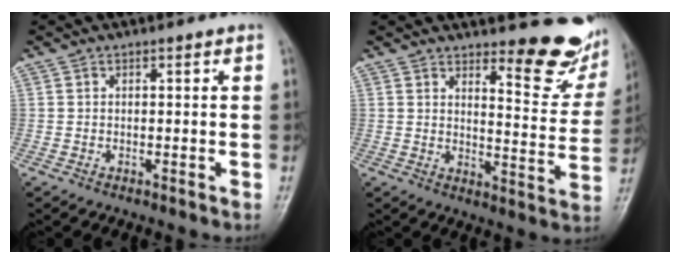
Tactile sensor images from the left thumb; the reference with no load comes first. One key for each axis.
{"total": 12.0, "fx": 9.4, "fy": 3.4, "fz": 6.7, "tx": -0.049, "ty": -0.086, "tz": 0.118}